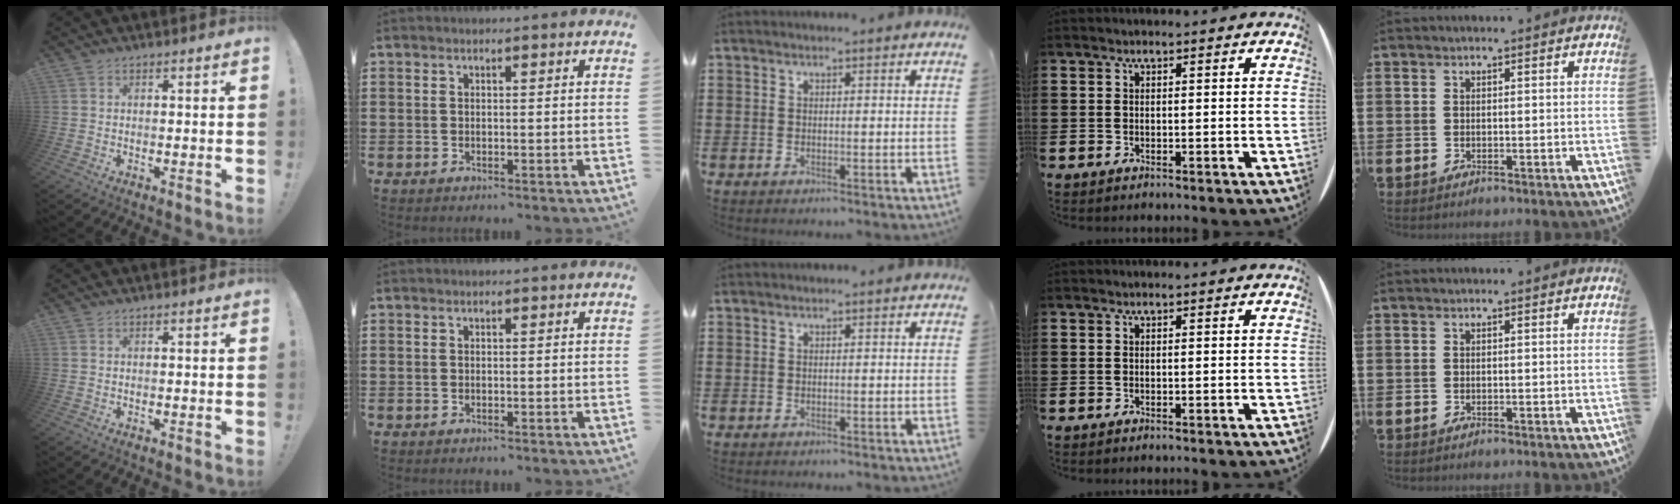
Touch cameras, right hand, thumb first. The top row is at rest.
{}